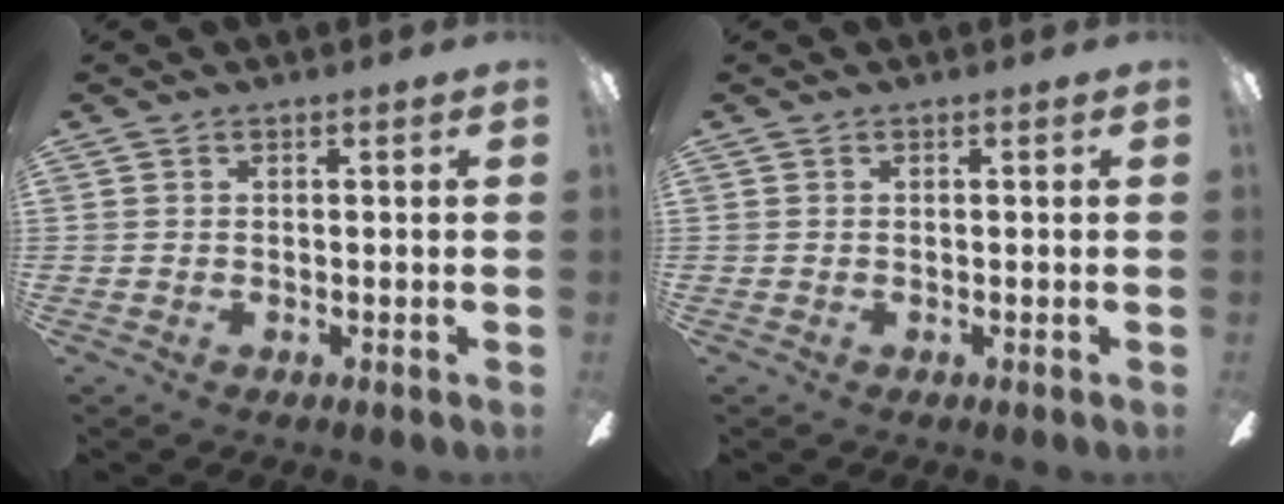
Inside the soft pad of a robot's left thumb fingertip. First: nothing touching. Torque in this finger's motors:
{"motor_torque": [0.02, 0.02, 0.10, -0.19, 0.00]}